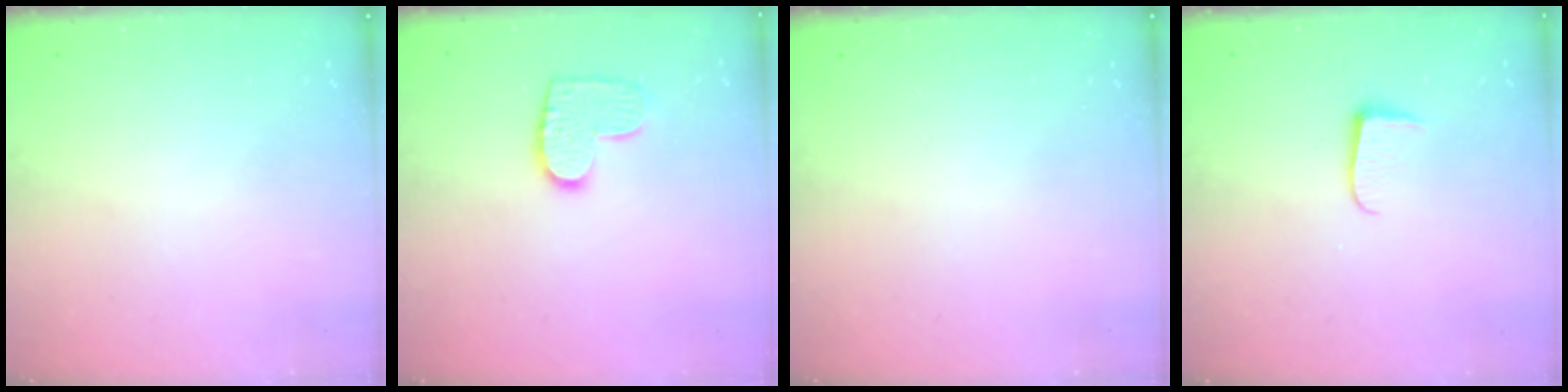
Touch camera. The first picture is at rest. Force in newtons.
{"total": 9.7, "press": 9.7, "slide": 0.3}
{"total": 0.0}
{"total": 4.9, "press": 4.8, "slide": 0.6}